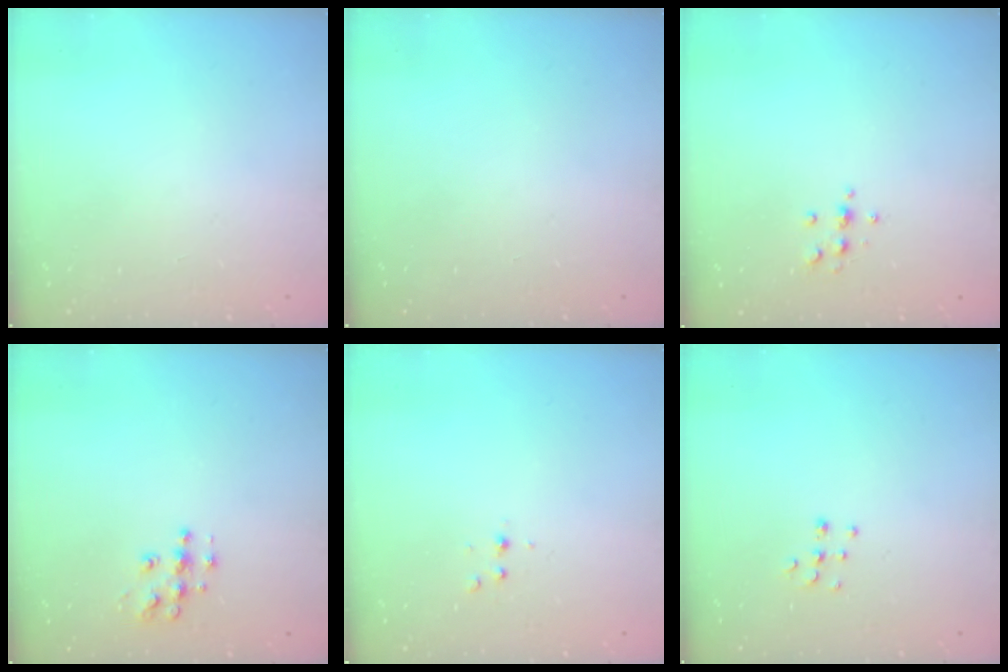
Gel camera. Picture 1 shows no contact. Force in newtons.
{"total": 0.0}
{"total": 5.4, "press": 5.2, "slide": 1.4}
{"total": 8.5, "press": 8.5, "slide": 0.5}
{"total": 3.1, "press": 2.7, "slide": 1.6}
{"total": 5.8, "press": 5.8, "slide": 0.4}